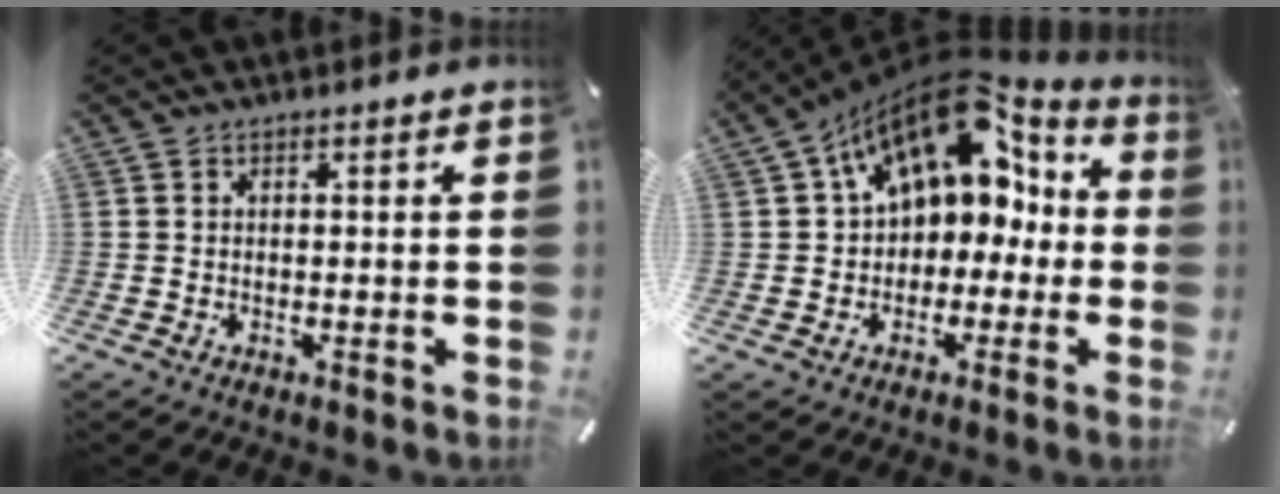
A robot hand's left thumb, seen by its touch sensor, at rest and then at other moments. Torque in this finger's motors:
{"motor_torque": [1.37, 3.63, 1.83, 0.95, 0.32]}